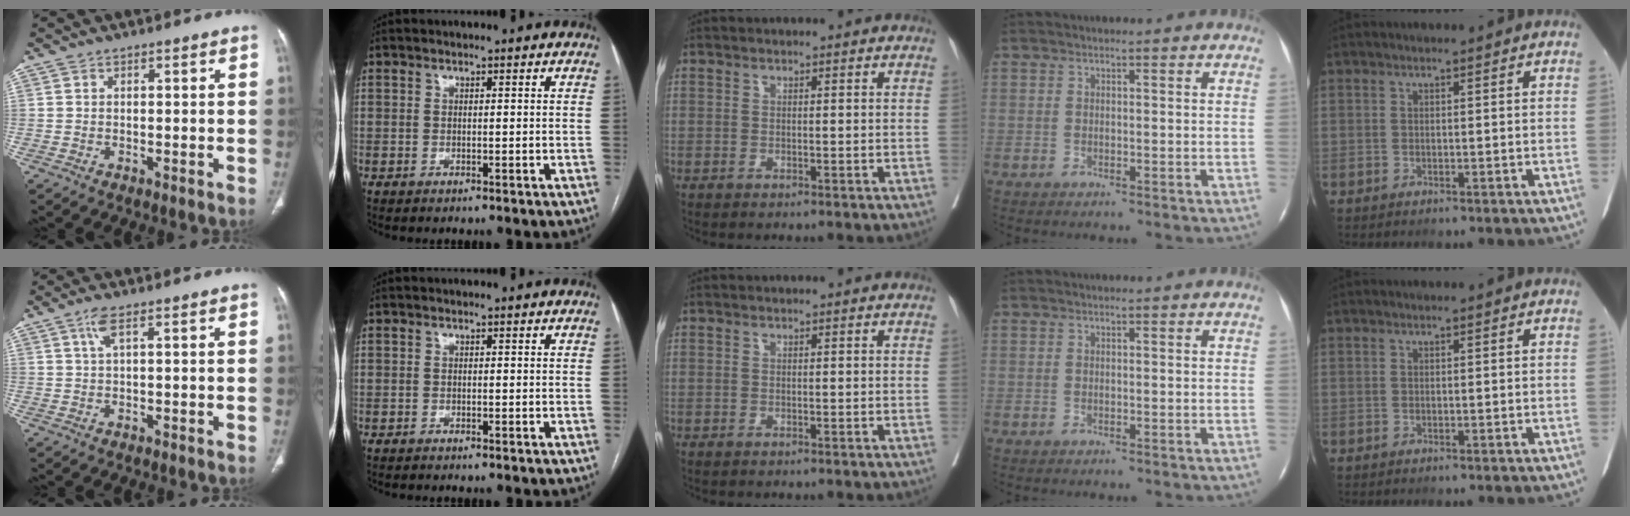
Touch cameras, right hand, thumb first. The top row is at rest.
{"thumb": {"total": 2.2, "force": [0.8, 0.3, 2.0], "torque": [-0.055, 0.010, 0.021]}, "index": {"total": 0.7, "force": [-0.6, 0.2, 0.1], "torque": [-0.005, 0.000, -0.013]}}